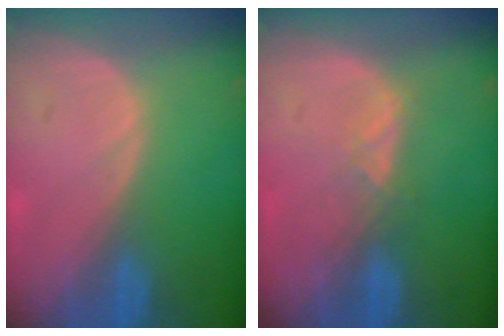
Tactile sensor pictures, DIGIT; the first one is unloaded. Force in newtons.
{"total": 2.3, "press": 2.2, "slide": 0.9}